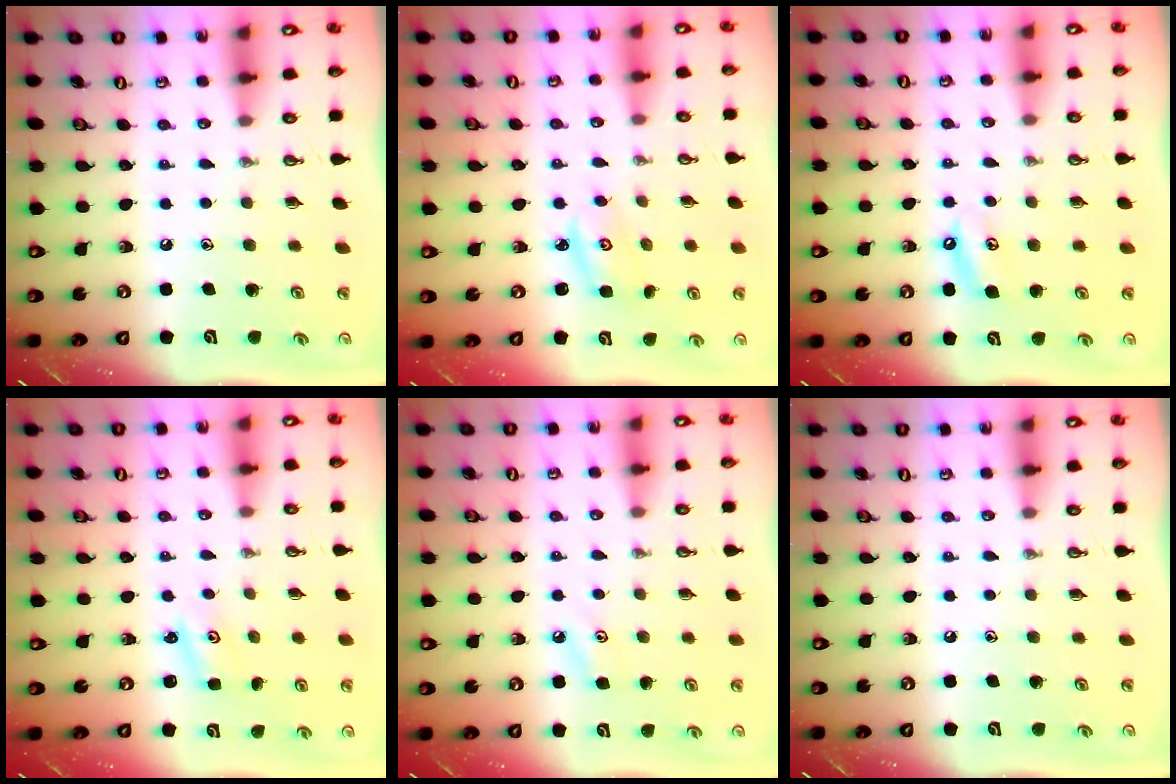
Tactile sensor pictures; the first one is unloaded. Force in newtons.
{"total": 2.8, "press": 2.8, "slide": 0.3}
{"total": 4.6, "press": 4.6, "slide": 0.4}
{"total": 2.0, "press": 2.0, "slide": 0.2}
{"total": 3.9, "press": 3.9, "slide": 0.5}
{"total": 0.0}